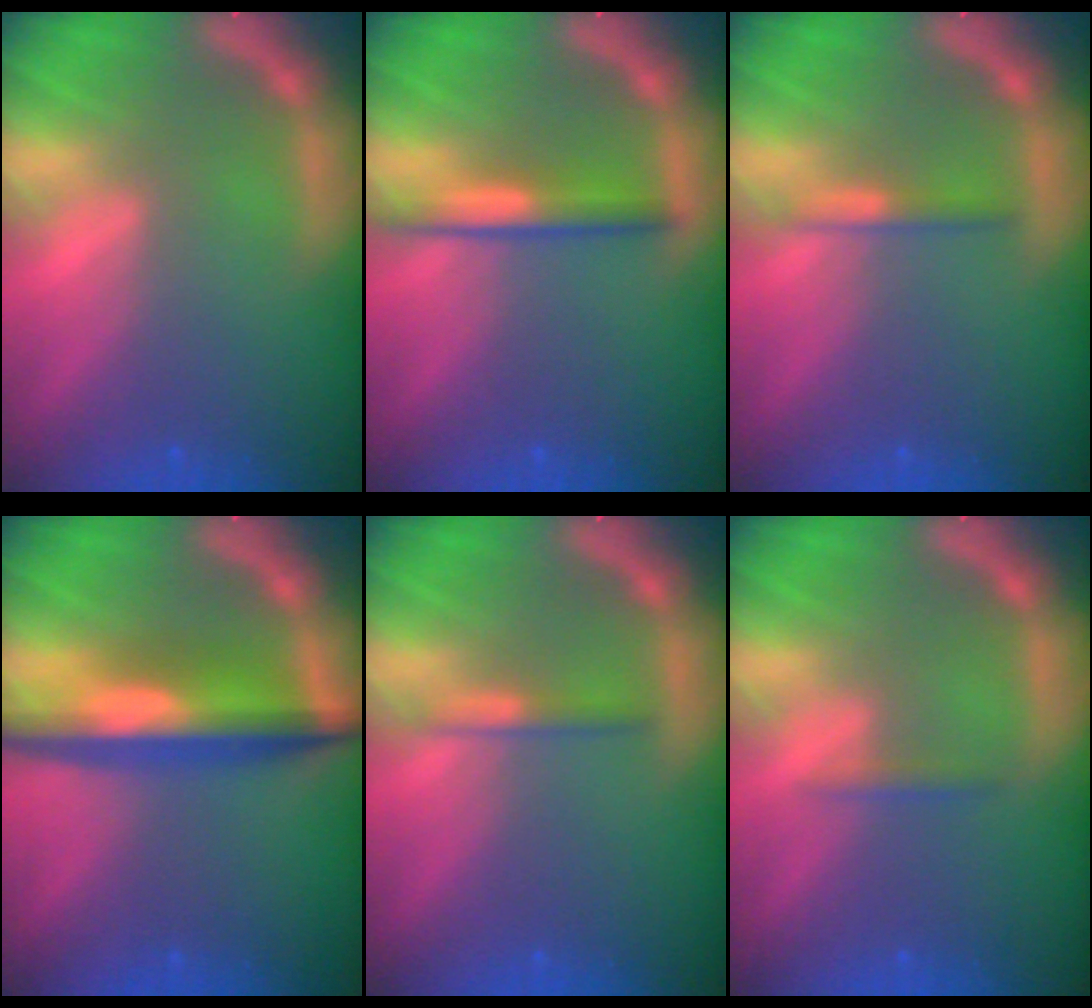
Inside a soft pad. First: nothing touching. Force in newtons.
{"total": 3.0}
{"total": 1.4}
{"total": 7.1}
{"total": 1.4}
{"total": 0.9}